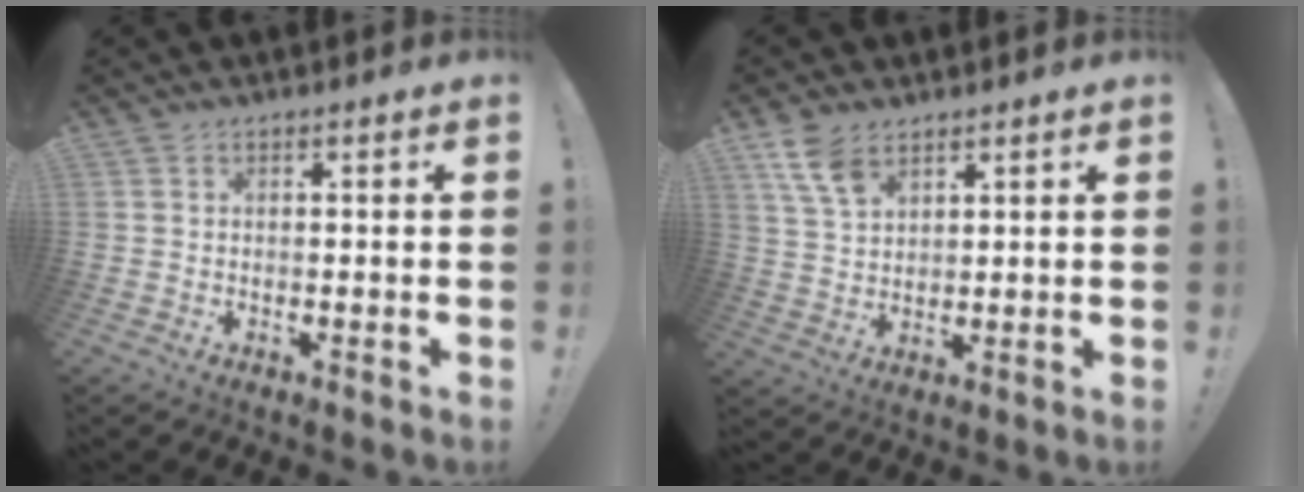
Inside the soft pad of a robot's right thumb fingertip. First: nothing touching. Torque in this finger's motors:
{"motor_torque": [0.03, 0.11, 0.52, 0.45, 0.03]}